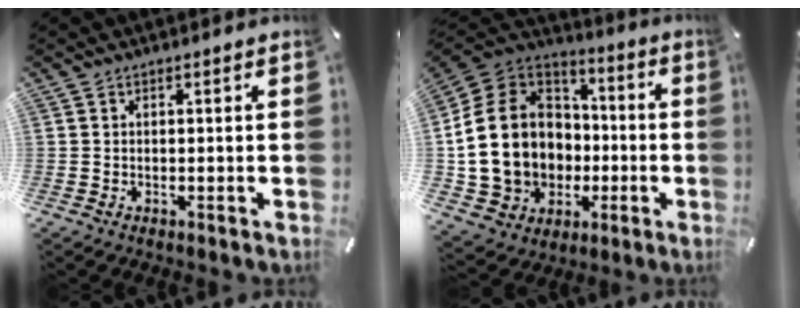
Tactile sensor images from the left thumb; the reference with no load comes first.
{"total": 20.4, "force": [-1.5, 17.6, 10.2], "torque": [-0.216, 0.004, -0.004]}